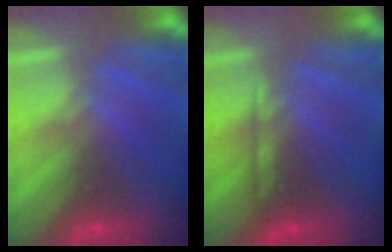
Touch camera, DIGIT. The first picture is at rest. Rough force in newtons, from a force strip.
{"total": 2.1}